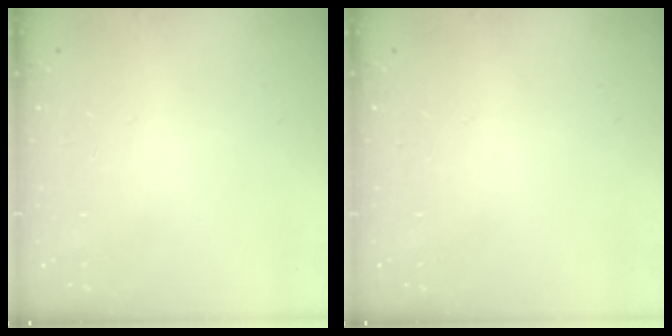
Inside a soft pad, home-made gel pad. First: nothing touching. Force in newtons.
{"total": 0.0}